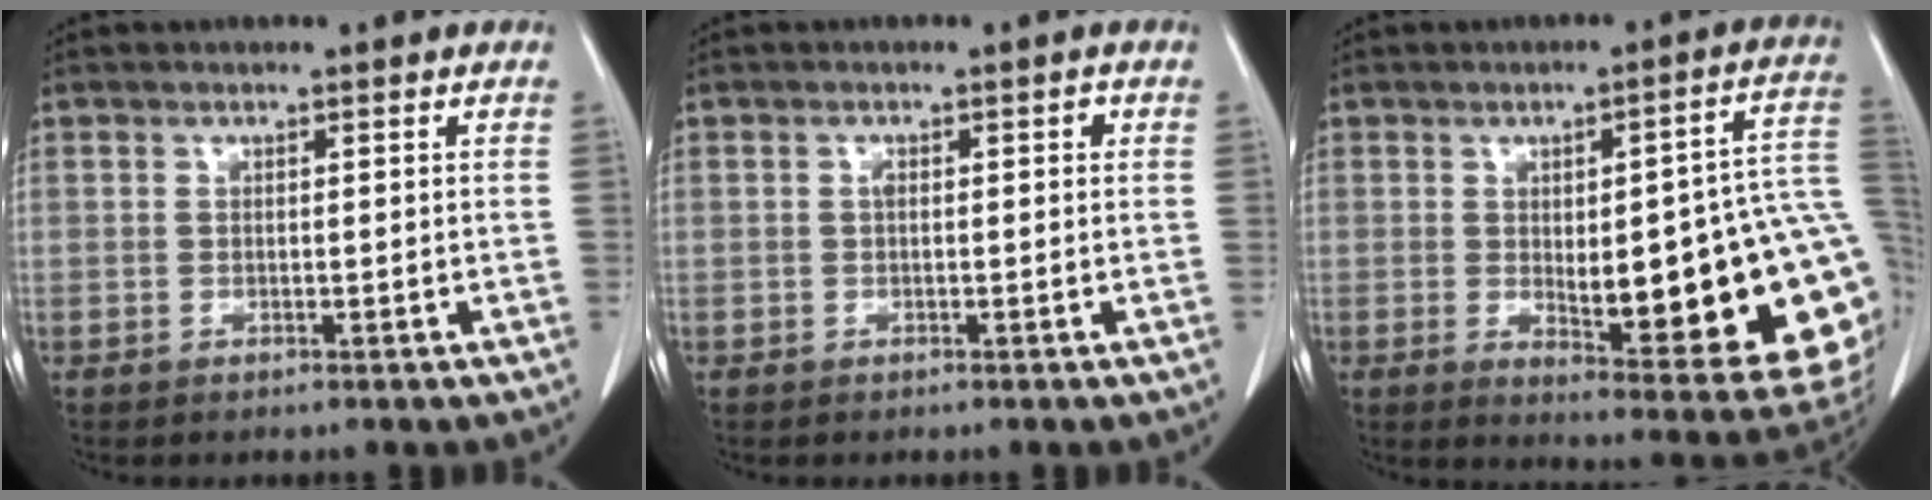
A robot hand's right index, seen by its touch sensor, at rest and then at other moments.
{"total": 1.5, "force": [0.2, 0.7, 1.3], "torque": [-0.024, 0.011, 0.005]}
{"total": 24.8, "force": [-2.3, 5.2, 24.1], "torque": [-0.218, 0.011, -0.013]}